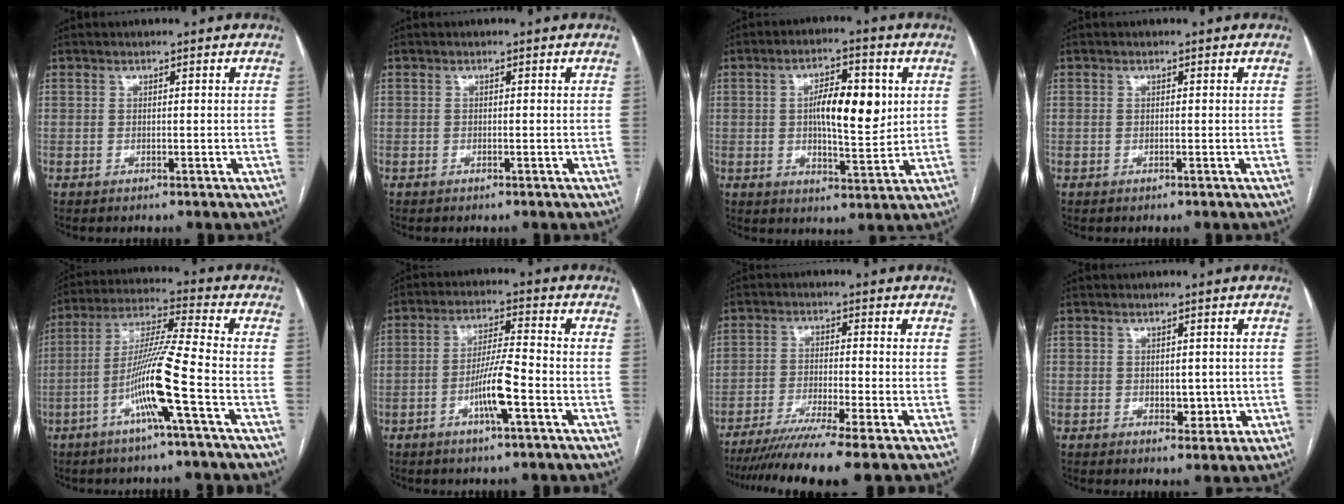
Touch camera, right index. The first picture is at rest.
{"total": 0.0}
{"total": 9.9, "force": [1.7, 3.1, 9.2], "torque": [-0.157, 0.010, 0.027]}
{"total": 0.0}
{"total": 11.3, "force": [-4.3, -1.3, 10.4], "torque": [-0.199, 0.005, -0.085]}
{"total": 7.3, "force": [-2.8, 0.3, 6.7], "torque": [-0.127, 0.003, -0.050]}
{"total": 11.2, "force": [-8.9, -1.8, 6.4], "torque": [-0.090, -0.035, -0.141]}
{"total": 2.8, "force": [-0.2, 1.9, 2.0], "torque": [-0.022, -0.001, 0.006]}